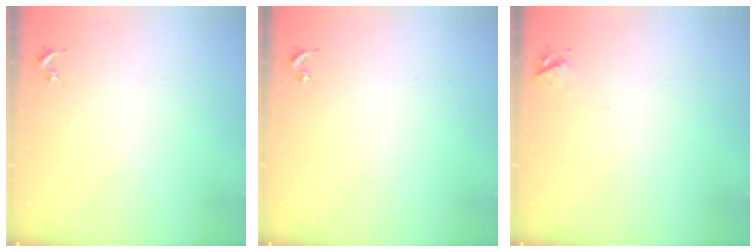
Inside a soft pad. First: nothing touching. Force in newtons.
{"total": 0.0}
{"total": 4.9, "press": 4.9, "slide": 0.5}